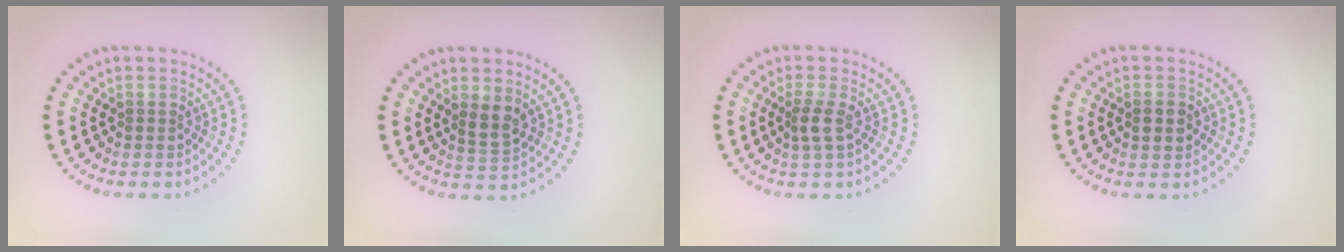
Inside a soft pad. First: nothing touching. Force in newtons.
{"total": 2.1, "press": 1.8, "slide": 0.9}
{"total": 1.8, "press": 1.4, "slide": 1.1}
{"total": 2.2, "press": 2.2, "slide": 0.1}